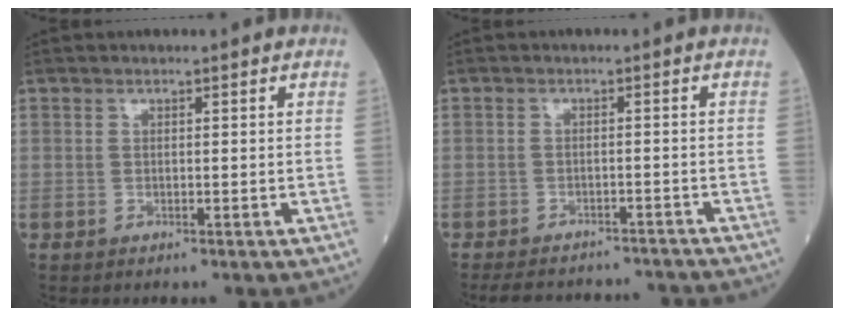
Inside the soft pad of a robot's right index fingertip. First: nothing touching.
{"total": 11.1, "force": [-10.2, 3.6, 2.4], "torque": [-0.043, 0.012, -0.123]}